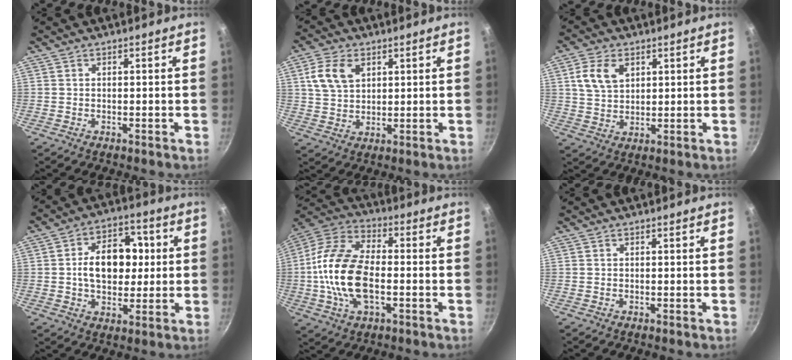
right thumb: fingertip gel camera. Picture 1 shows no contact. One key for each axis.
{"total": 8.0, "fx": 3.1, "fy": 5.3, "fz": 5.2, "tx": -0.094, "ty": -0.004, "tz": 0.061}
{"total": 7.4, "fx": 2.8, "fy": 4.9, "fz": 4.8, "tx": -0.082, "ty": -0.007, "tz": 0.057}
{"total": 13.5, "fx": 1.1, "fy": 9.1, "fz": 9.9, "tx": -0.120, "ty": 0.017, "tz": 0.016}
{"total": 18.3, "fx": -2.1, "fy": 9.7, "fz": 15.3, "tx": -0.310, "ty": 0.024, "tz": -0.043}
{"total": 0.0}